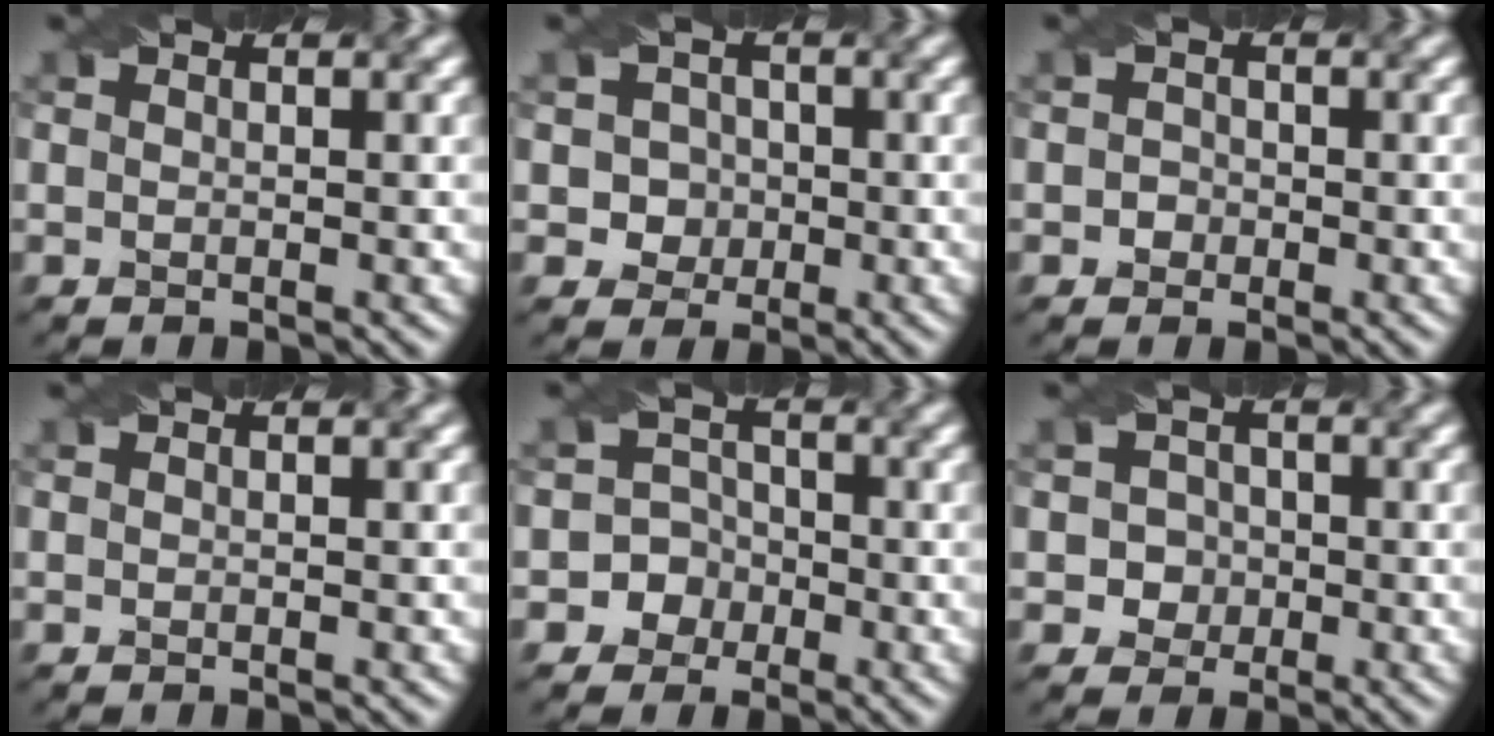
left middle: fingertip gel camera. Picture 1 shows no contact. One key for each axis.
{"total": 2.7, "fx": -0.1, "fy": 2.6, "fz": 0.7, "tx": 0.006, "ty": 0.007, "tz": -0.002}
{"total": 1.1, "fx": -0.2, "fy": 1.0, "fz": 0.2, "tx": 0.005, "ty": 0.001, "tz": -0.008}
{"total": 0.0}
{"total": 4.5, "fx": -1.8, "fy": 4.1, "fz": 0.1, "tx": 0.036, "ty": 0.008, "tz": -0.046}
{"total": 2.4, "fx": -0.2, "fy": 2.3, "fz": 0.5, "tx": 0.009, "ty": 0.005, "tz": -0.005}